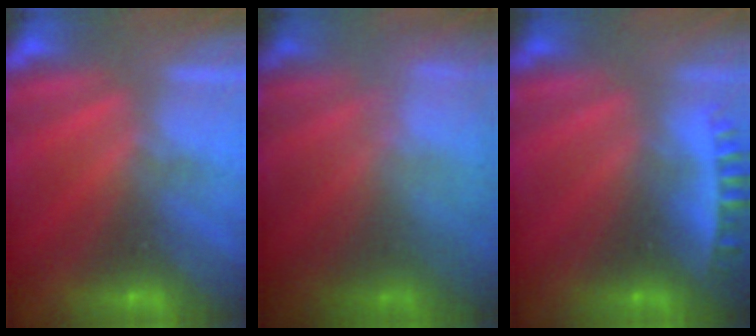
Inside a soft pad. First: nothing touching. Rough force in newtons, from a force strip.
{"total": 12.7}
{"total": 2.7}